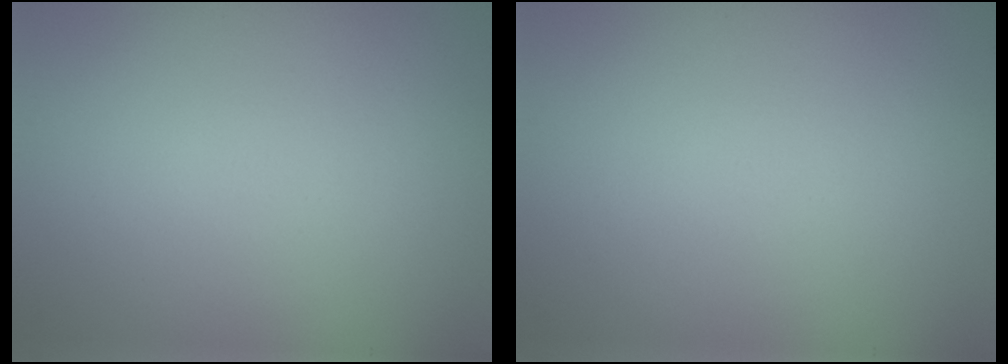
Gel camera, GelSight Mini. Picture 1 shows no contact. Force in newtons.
{"total": 0.0}